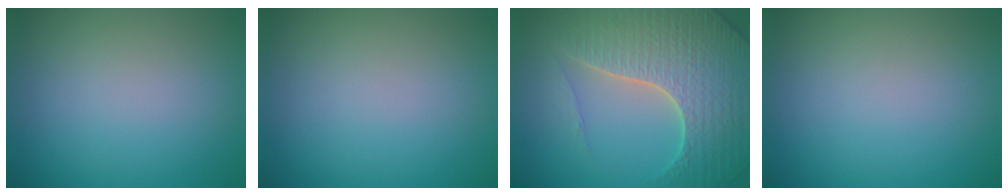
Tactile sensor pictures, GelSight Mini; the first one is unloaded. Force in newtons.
{"total": 0.0}
{"total": 7.1, "press": 6.9, "slide": 1.7}
{"total": 0.0}